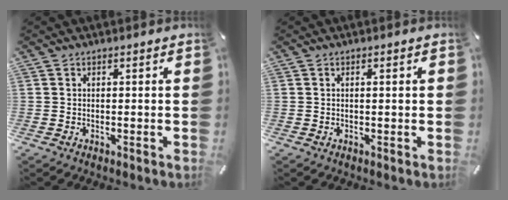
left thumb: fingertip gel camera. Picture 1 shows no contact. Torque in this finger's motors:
{"motor_torque": [-0.11, -0.01, -0.01, 0.05, 0.03]}